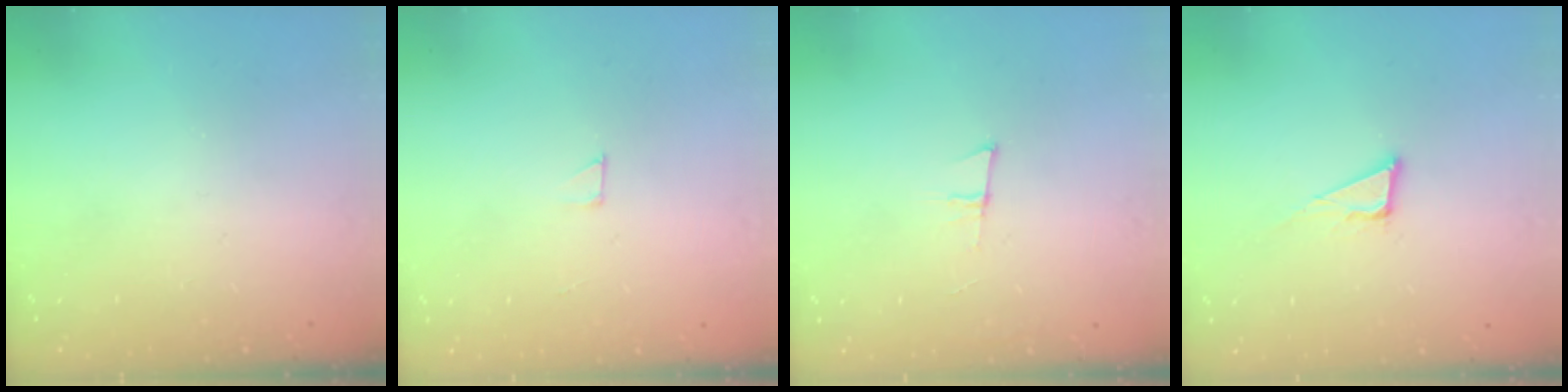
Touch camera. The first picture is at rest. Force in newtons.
{"total": 2.0, "press": 2.0, "slide": 0.0}
{"total": 5.4, "press": 4.6, "slide": 2.7}
{"total": 7.0, "press": 6.4, "slide": 2.8}